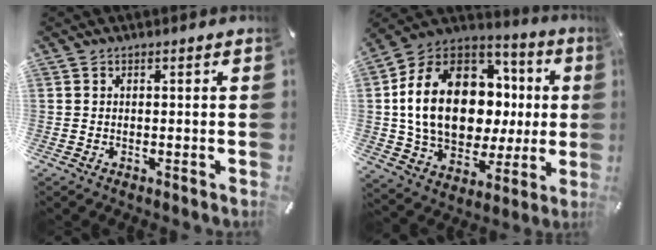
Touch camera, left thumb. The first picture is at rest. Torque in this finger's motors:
{"motor_torque": [2.49, 2.46, 2.26, -0.51, 0.55]}